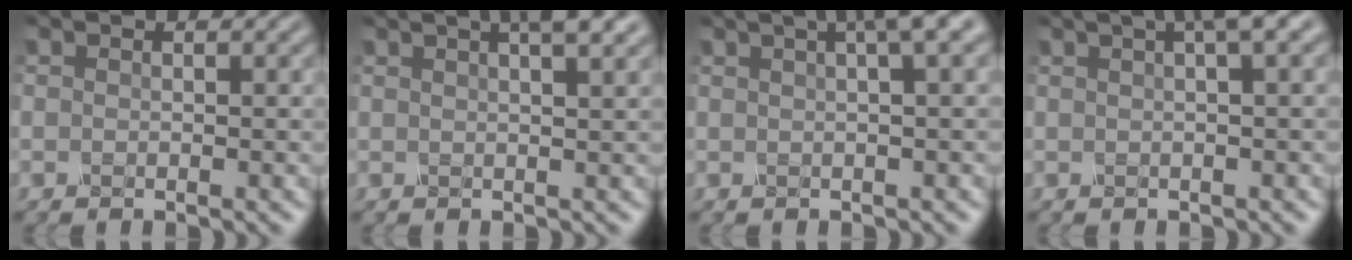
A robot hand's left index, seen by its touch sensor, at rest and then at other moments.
{"total": 5.2, "force": [3.1, 1.6, 3.9], "torque": [-0.031, 0.025, 0.018]}
{"total": 5.0, "force": [2.6, 1.1, 4.2], "torque": [-0.045, 0.021, 0.027]}
{"total": 4.1, "force": [2.0, 0.7, 3.5], "torque": [-0.046, 0.017, 0.028]}